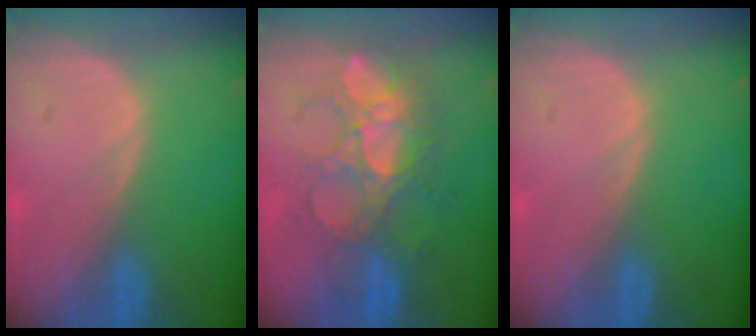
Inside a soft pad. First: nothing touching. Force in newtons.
{"total": 8.8, "press": 8.7, "slide": 1.5}
{"total": 0.0}